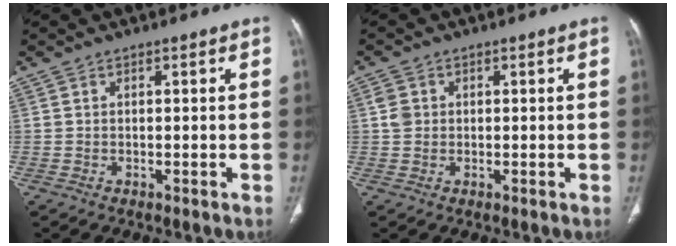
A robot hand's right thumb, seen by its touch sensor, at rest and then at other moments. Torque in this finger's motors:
{"motor_torque": [0.19, 0.12, 0.09, 0.41, -0.03]}